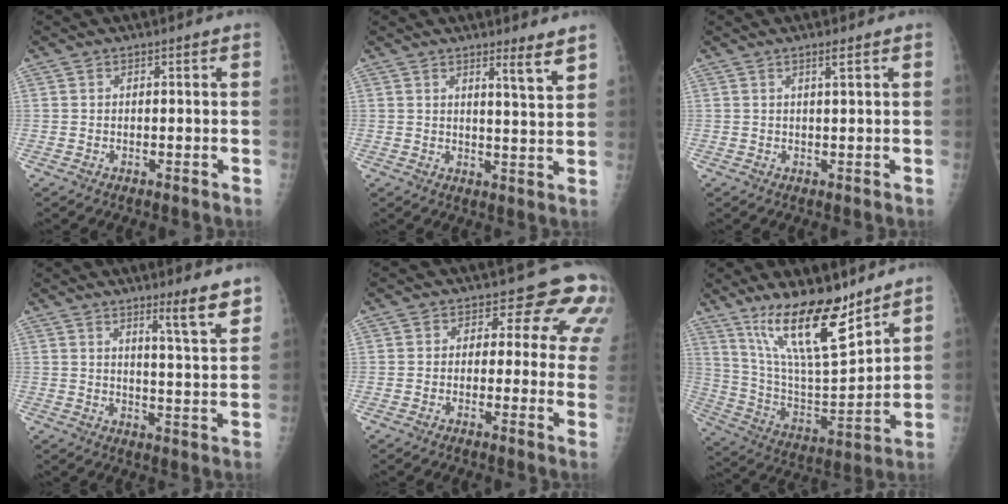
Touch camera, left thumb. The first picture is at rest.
{"total": 4.8, "force": [3.5, 0.1, 3.2], "torque": [-0.038, -0.033, 0.048]}
{"total": 1.5, "force": [0.9, 0.0, 1.2], "torque": [-0.022, -0.006, 0.017]}
{"total": 7.3, "force": [5.3, 0.4, 5.0], "torque": [-0.062, -0.043, 0.075]}
{"total": 10.2, "force": [5.9, 6.2, 5.6], "torque": [-0.011, -0.018, 0.041]}
{"total": 19.1, "force": [13.6, 5.3, 12.4], "torque": [-0.181, -0.085, 0.250]}